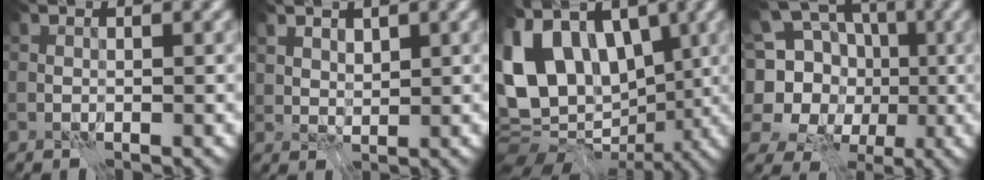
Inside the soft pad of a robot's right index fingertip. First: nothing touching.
{"total": 1.9, "force": [1.3, 1.2, 0.8], "torque": [-0.018, -0.005, 0.028]}
{"total": 12.2, "force": [2.4, 8.8, 8.1], "torque": [-0.171, 0.007, 0.031]}
{"total": 11.7, "force": [-2.0, 10.7, 4.5], "torque": [-0.125, 0.018, -0.046]}